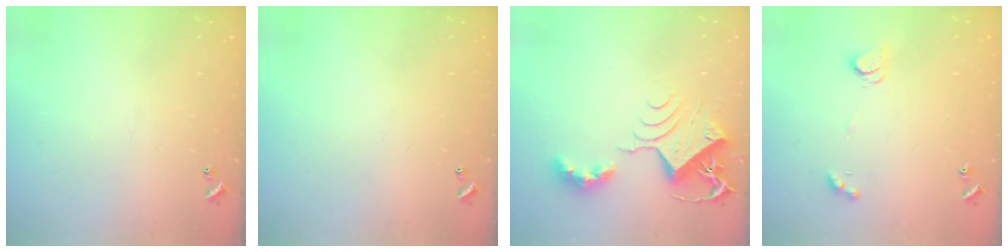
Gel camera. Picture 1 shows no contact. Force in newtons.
{"total": 0.0}
{"total": 9.5, "press": 9.3, "slide": 1.6}
{"total": 2.5, "press": 2.4, "slide": 0.3}